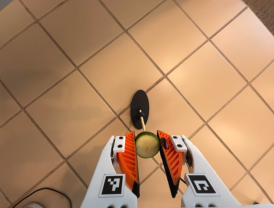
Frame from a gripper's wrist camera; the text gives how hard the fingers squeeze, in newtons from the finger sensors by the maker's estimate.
{"total": 7.2, "left": 7.0, "right": 7.4}